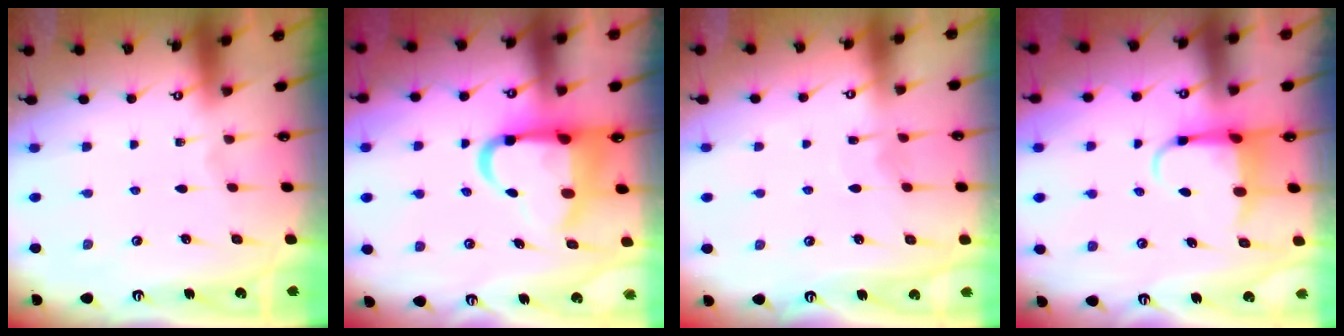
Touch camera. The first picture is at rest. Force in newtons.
{"total": 11.1, "press": 10.9, "slide": 2.4}
{"total": 5.3, "press": 5.3, "slide": 0.6}
{"total": 5.2, "press": 5.1, "slide": 1.0}